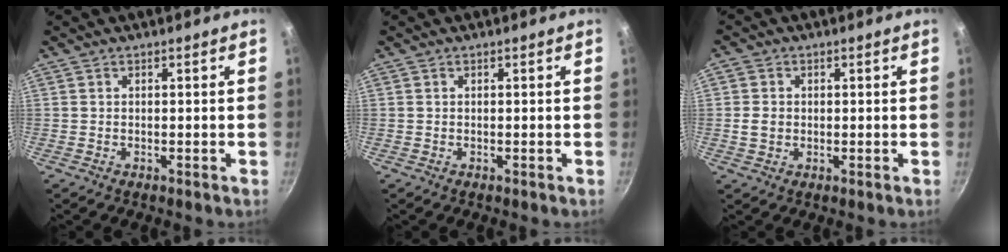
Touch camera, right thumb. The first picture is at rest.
{"total": 0.0}
{"total": 3.4, "force": [-0.1, 3.0, 1.6], "torque": [-0.020, 0.003, -0.004]}